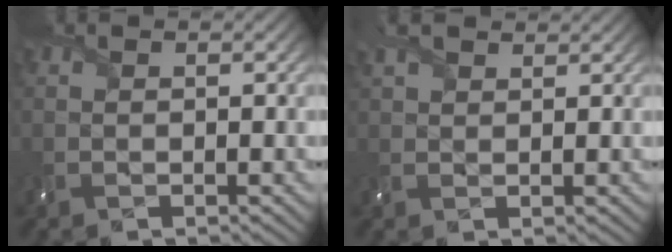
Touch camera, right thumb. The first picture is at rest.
{"total": 3.9, "force": [2.5, 1.9, 2.3], "torque": [-0.067, 0.018, 0.048]}